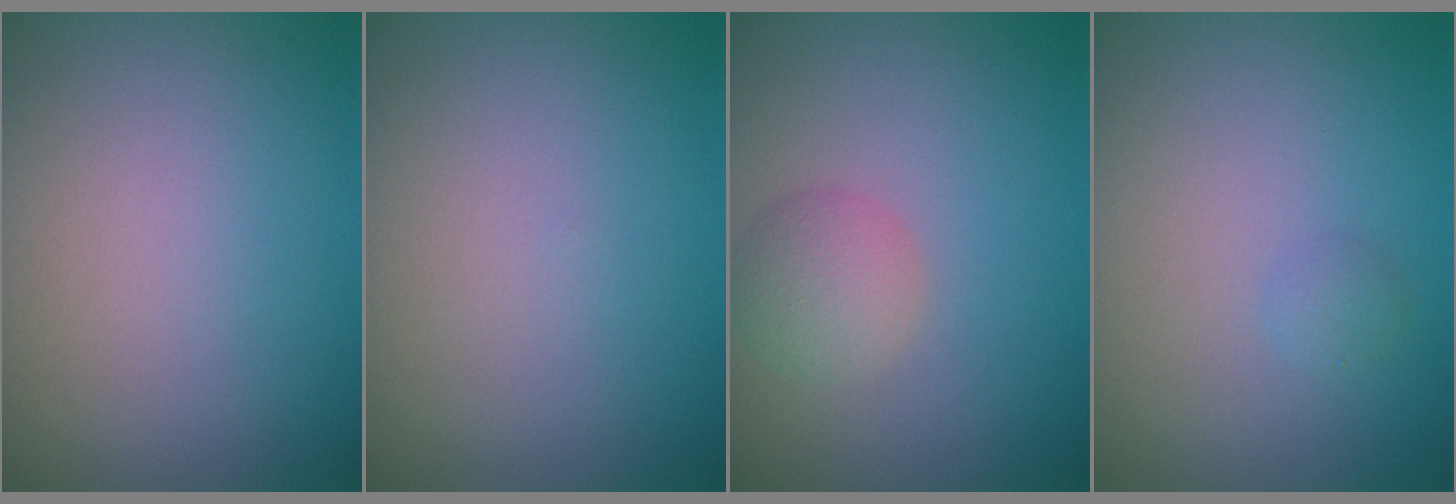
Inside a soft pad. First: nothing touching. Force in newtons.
{"total": 0.0}
{"total": 2.7, "press": 2.7, "slide": 0.2}
{"total": 0.8, "press": 0.8, "slide": 0.1}